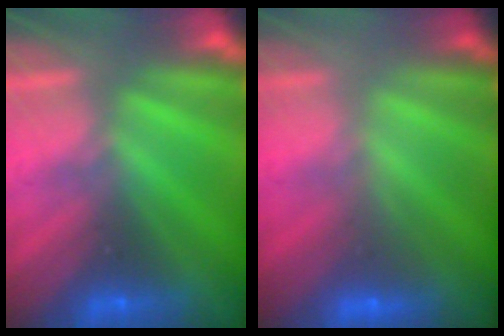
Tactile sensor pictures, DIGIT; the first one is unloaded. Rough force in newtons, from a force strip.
{"total": 2.3}